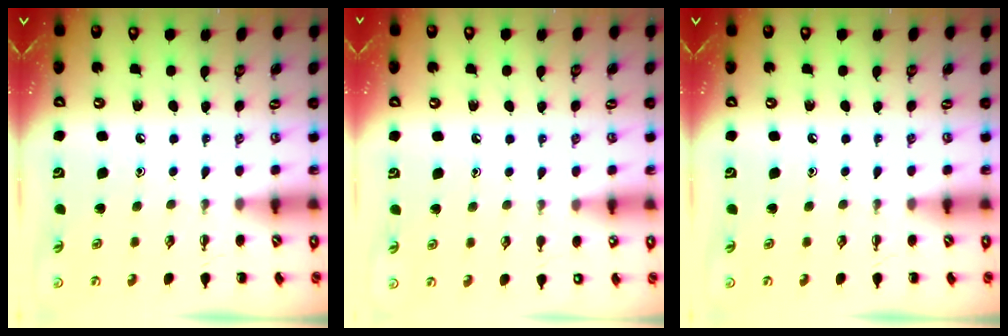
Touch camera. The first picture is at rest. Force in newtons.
{"total": 5.9, "press": 5.6, "slide": 1.8}
{"total": 0.0}